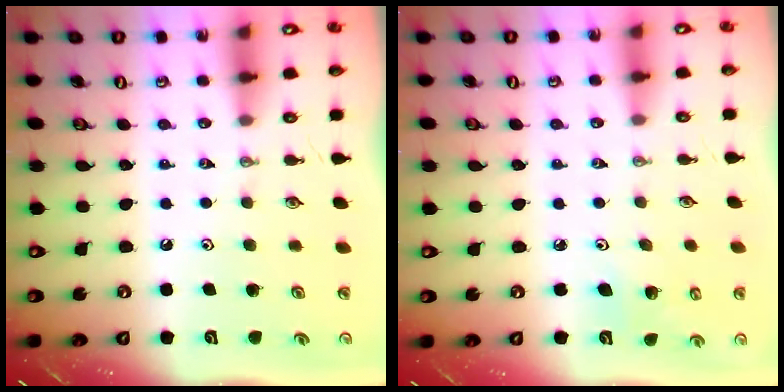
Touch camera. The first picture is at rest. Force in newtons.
{"total": 6.1, "press": 5.9, "slide": 1.5}